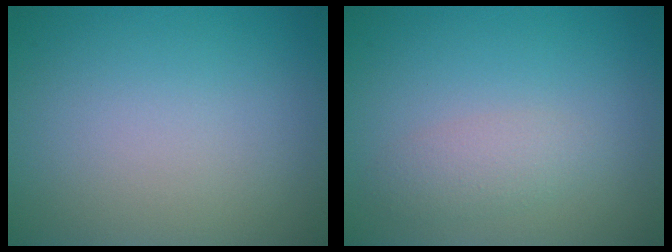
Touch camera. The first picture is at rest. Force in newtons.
{"total": 2.0, "press": 2.0, "slide": 0.0}